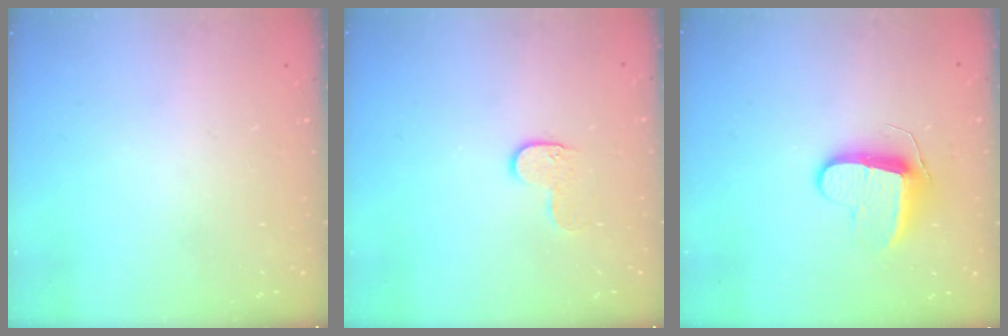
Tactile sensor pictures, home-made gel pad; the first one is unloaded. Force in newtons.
{"total": 5.6, "press": 5.6, "slide": 0.5}
{"total": 9.6, "press": 9.6, "slide": 0.3}